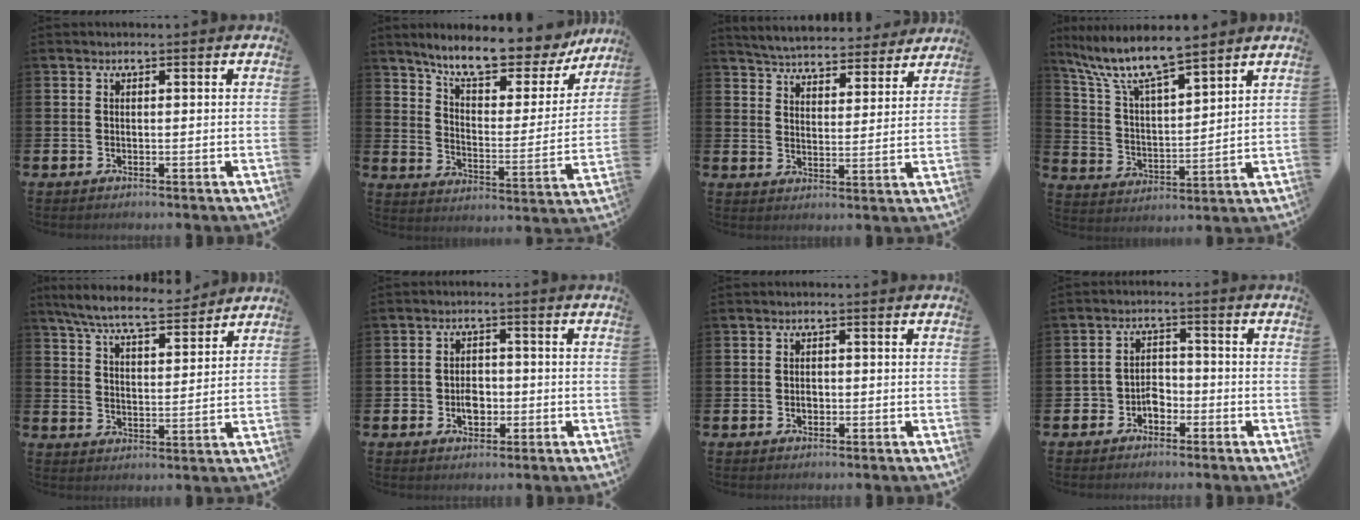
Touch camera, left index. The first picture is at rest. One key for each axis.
{"total": 10.2, "fx": 8.9, "fy": 2.3, "fz": 4.3, "tx": -0.098, "ty": -0.063, "tz": 0.147}
{"total": 5.3, "fx": 5.3, "fy": 0.8, "fz": 0.4, "tx": -0.026, "ty": -0.043, "tz": 0.089}
{"total": 9.3, "fx": 8.2, "fy": 1.6, "fz": 4.1, "tx": -0.113, "ty": -0.043, "tz": 0.144}
{"total": 7.9, "fx": 7.3, "fy": 1.1, "fz": 2.8, "tx": -0.081, "ty": -0.036, "tz": 0.130}
{"total": 3.1, "fx": -0.8, "fy": 2.4, "fz": 1.8, "tx": -0.028, "ty": 0.000, "tz": -0.021}
{"total": 1.0, "fx": -0.2, "fy": 0.8, "fz": 0.6, "tx": -0.010, "ty": 0.005, "tz": -0.005}
{"total": 3.1, "fx": -2.2, "fy": 2.1, "fz": 0.7, "tx": -0.026, "ty": 0.013, "tz": -0.046}